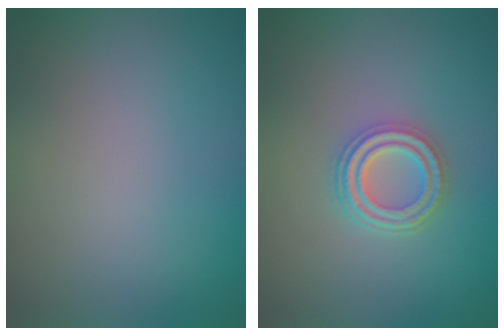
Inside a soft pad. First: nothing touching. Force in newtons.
{"total": 3.7, "press": 2.9, "slide": 2.3}